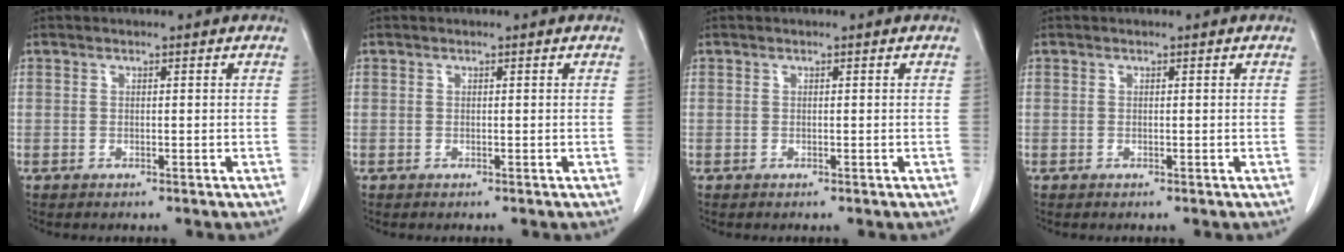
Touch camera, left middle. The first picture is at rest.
{"total": 0.0}
{"total": 0.0}
{"total": 0.0}